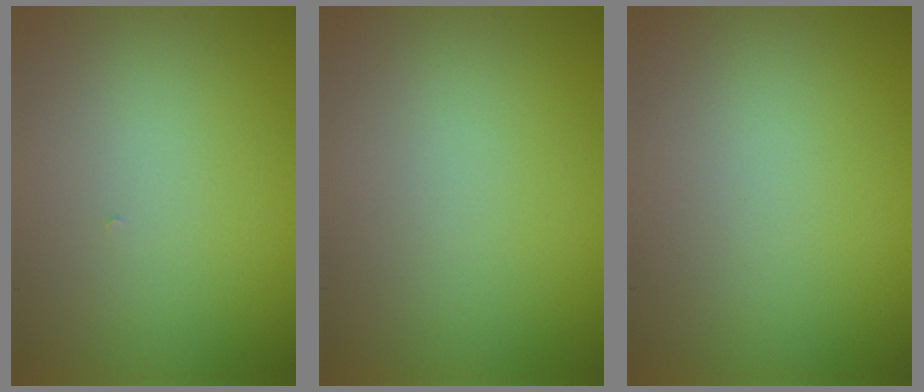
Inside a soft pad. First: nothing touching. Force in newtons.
{"total": 0.0}
{"total": 0.0}